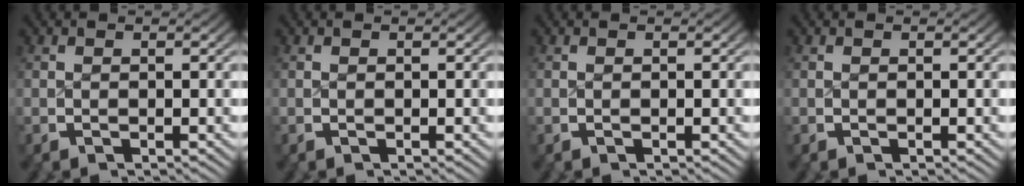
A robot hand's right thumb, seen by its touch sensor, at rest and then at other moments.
{"total": 0.0}
{"total": 0.0}
{"total": 0.0}